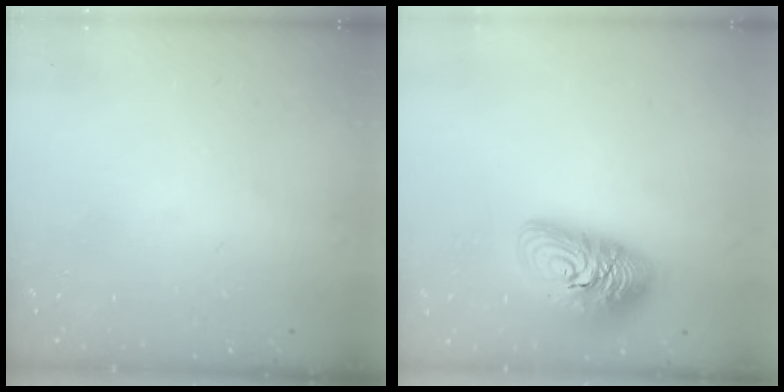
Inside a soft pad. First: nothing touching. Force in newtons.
{"total": 15.2, "press": 15.1, "slide": 1.4}